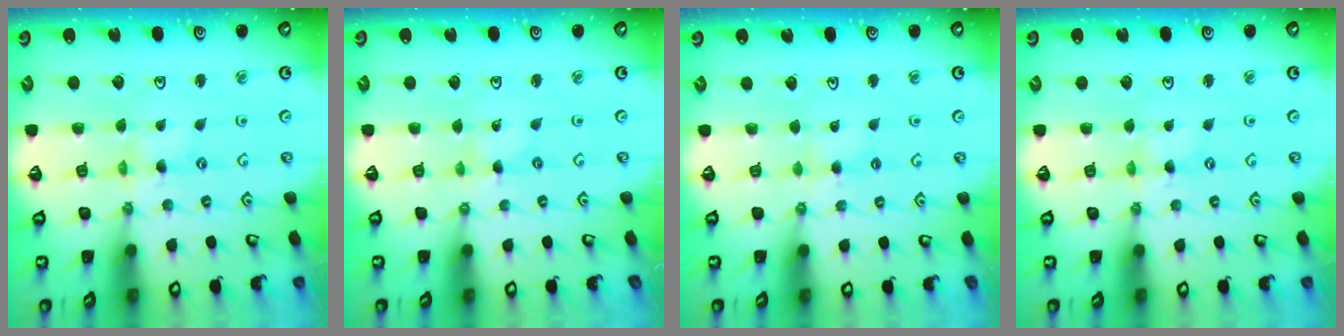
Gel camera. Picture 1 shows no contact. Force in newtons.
{"total": 0.0}
{"total": 2.7, "press": 2.7, "slide": 0.5}
{"total": 0.0}